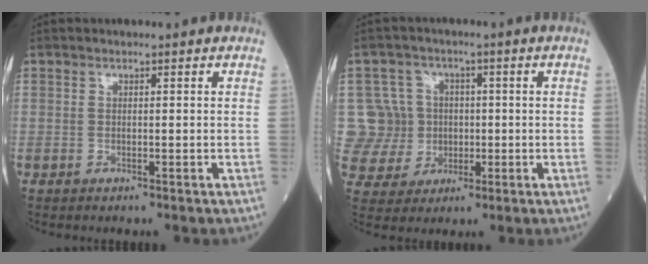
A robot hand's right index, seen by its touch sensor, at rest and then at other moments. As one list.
[{"total": 8.1, "force": [0.3, 8.1, 0.8], "torque": [-0.023, 0.020, 0.017]}]